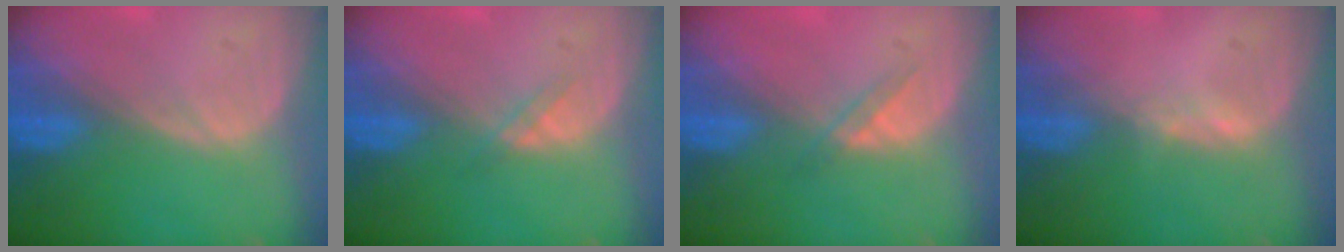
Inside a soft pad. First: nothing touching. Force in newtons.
{"total": 1.3, "press": 1.3, "slide": 0.2}
{"total": 1.9, "press": 1.7, "slide": 1.0}
{"total": 0.7, "press": 0.7, "slide": 0.2}